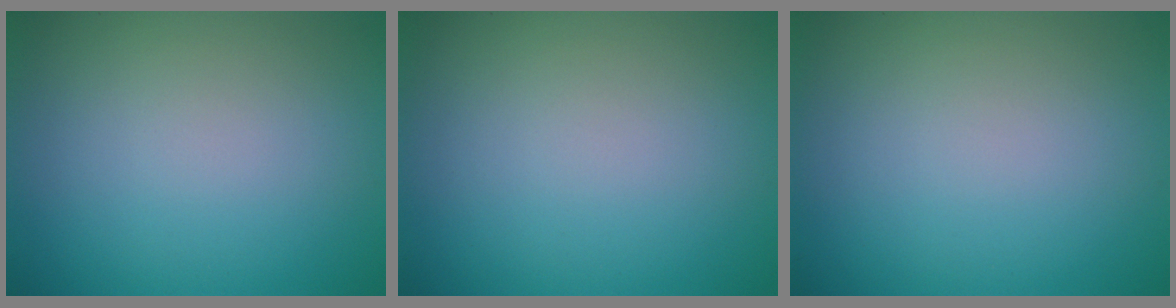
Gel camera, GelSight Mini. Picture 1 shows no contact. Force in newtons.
{"total": 0.0}
{"total": 0.0}